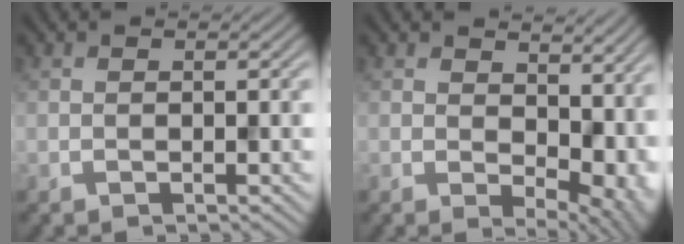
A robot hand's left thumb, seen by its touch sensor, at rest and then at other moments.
{"total": 8.7, "force": [2.5, 5.4, 6.4], "torque": [-0.095, -0.019, 0.058]}